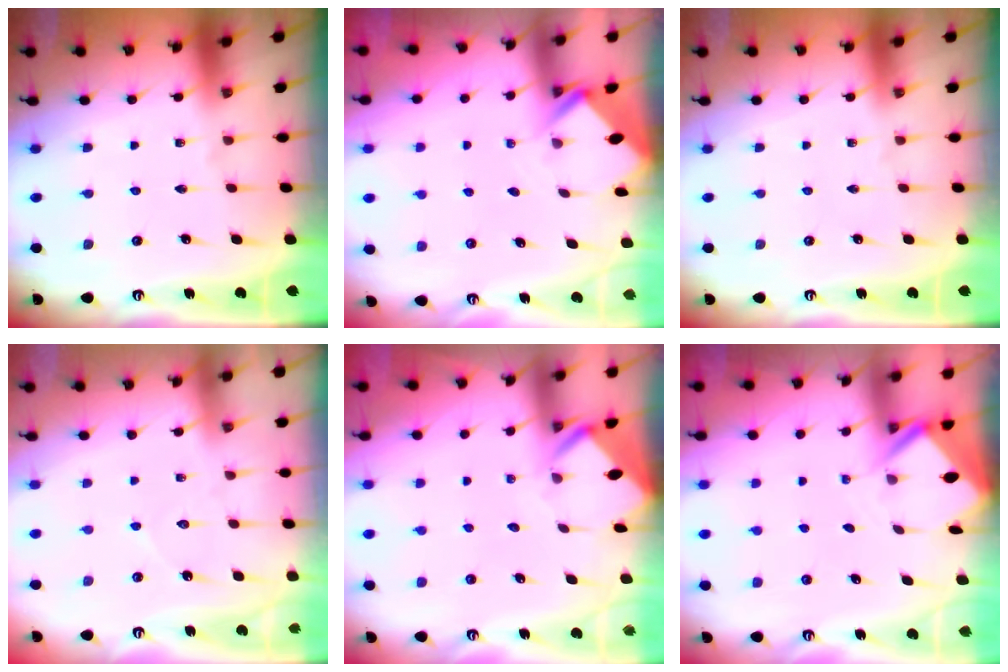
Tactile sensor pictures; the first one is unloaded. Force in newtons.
{"total": 2.5, "press": 2.5, "slide": 0.2}
{"total": 0.0}
{"total": 4.4, "press": 4.3, "slide": 0.4}
{"total": 4.0, "press": 3.9, "slide": 0.3}
{"total": 2.4, "press": 2.4, "slide": 0.1}